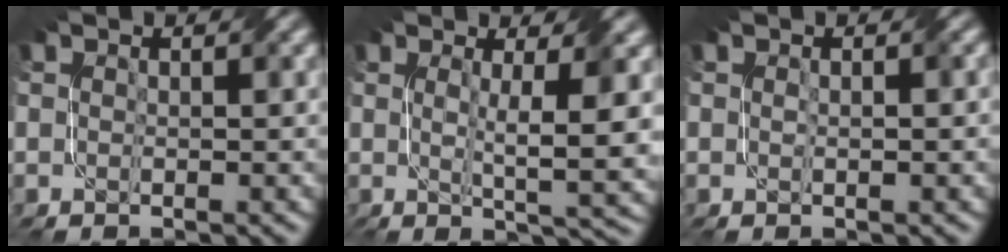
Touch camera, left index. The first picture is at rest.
{"total": 5.4, "force": [0.8, 1.0, 5.2], "torque": [-0.083, -0.010, 0.016]}
{"total": 0.9, "force": [0.0, 0.2, 0.9], "torque": [-0.019, 0.002, 0.001]}